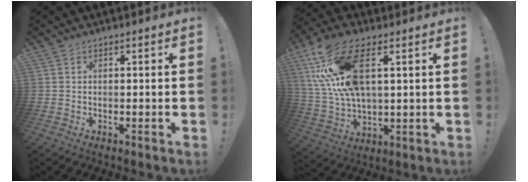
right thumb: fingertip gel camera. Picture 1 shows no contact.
{"total": 19.5, "force": [6.9, 9.5, 15.5], "torque": [-0.313, -0.015, 0.122]}